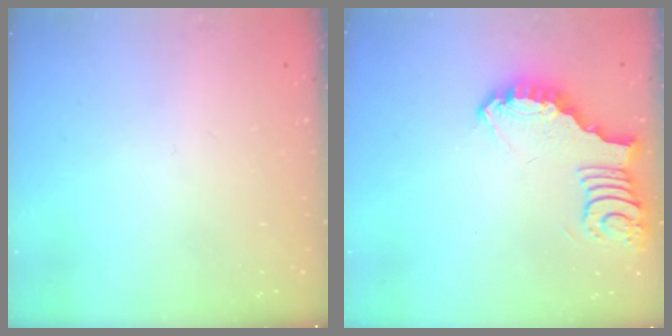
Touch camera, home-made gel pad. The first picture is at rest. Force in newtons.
{"total": 3.8, "press": 3.8, "slide": 0.3}